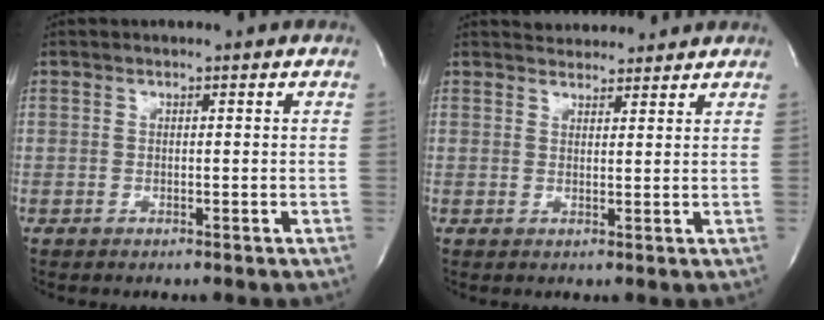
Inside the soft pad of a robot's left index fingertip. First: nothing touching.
{"total": 4.7, "force": [4.6, 1.0, 0.5], "torque": [-0.010, 0.018, 0.064]}